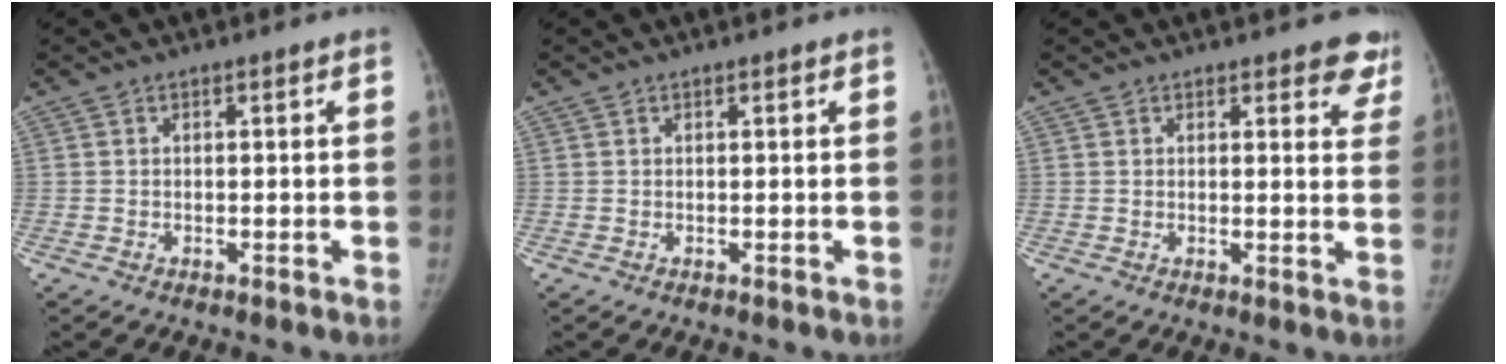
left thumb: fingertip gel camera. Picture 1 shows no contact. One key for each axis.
{"total": 0.0}
{"total": 6.3, "fx": 5.0, "fy": 2.6, "fz": 2.7, "tx": 0.011, "ty": -0.024, "tz": 0.040}